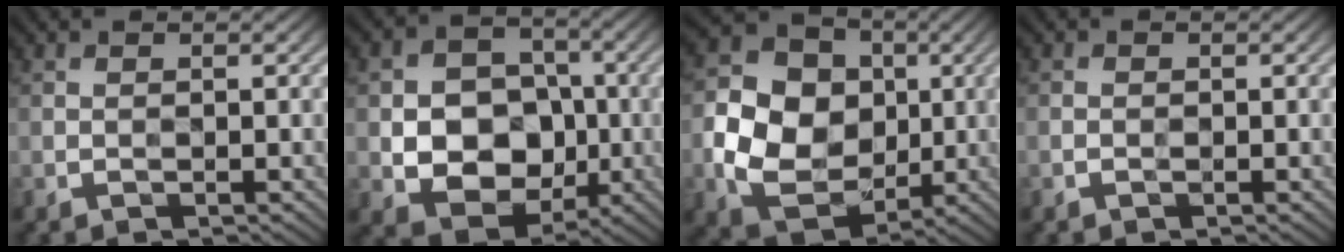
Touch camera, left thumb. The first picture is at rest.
{"total": 9.5, "force": [-1.7, 8.0, 4.9], "torque": [-0.088, -0.004, -0.046]}
{"total": 11.7, "force": [-0.4, 9.8, 6.4], "torque": [-0.150, 0.001, -0.005]}
{"total": 0.9, "force": [-0.6, 0.6, 0.3], "torque": [-0.002, 0.001, -0.013]}